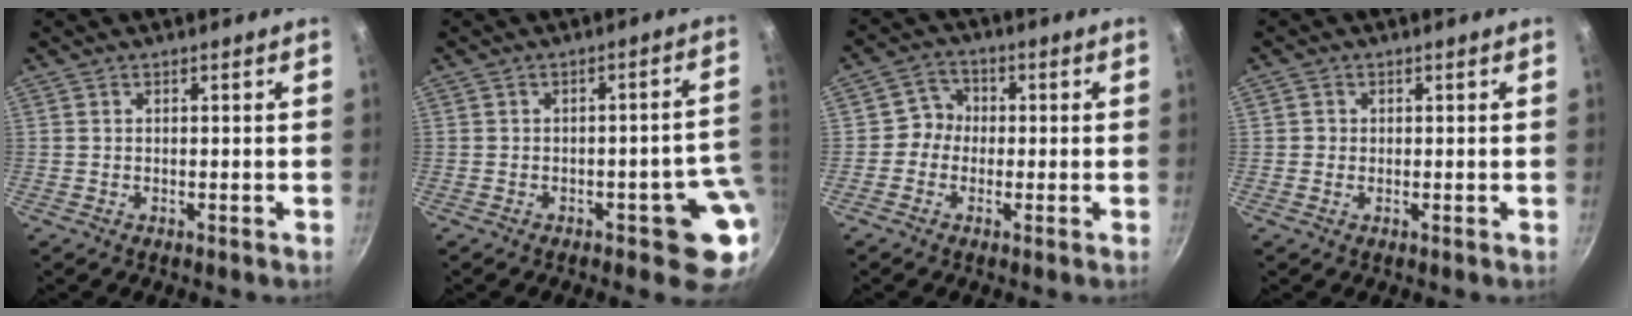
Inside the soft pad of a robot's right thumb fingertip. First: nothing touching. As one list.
[{"total": 7.9, "force": [-2.2, 3.8, 6.6], "torque": [-0.013, 0.028, -0.025]}, {"total": 4.3, "force": [-0.5, 4.1, 1.3], "torque": [0.012, 0.013, -0.022]}, {"total": 1.1, "force": [0.0, 1.1, 0.2], "torque": [0.001, 0.000, -0.004]}]